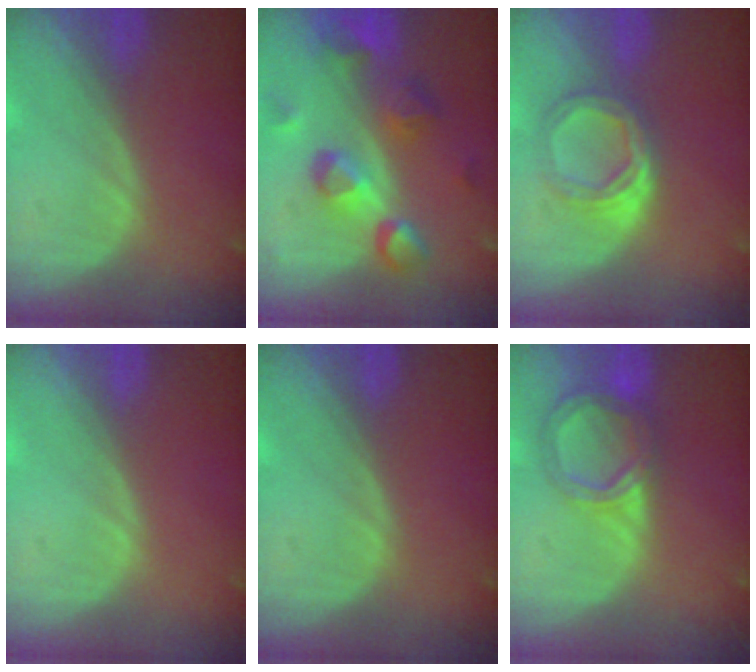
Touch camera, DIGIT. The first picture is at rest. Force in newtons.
{"total": 9.5, "press": 8.4, "slide": 4.5}
{"total": 5.5, "press": 5.0, "slide": 2.4}
{"total": 0.0}
{"total": 0.0}
{"total": 6.5, "press": 5.7, "slide": 3.0}